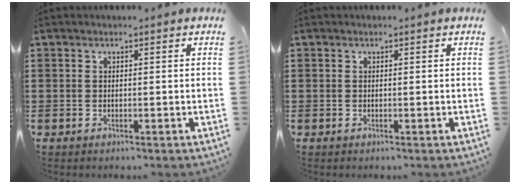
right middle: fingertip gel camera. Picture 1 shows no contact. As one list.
[{"total": 0.0}]